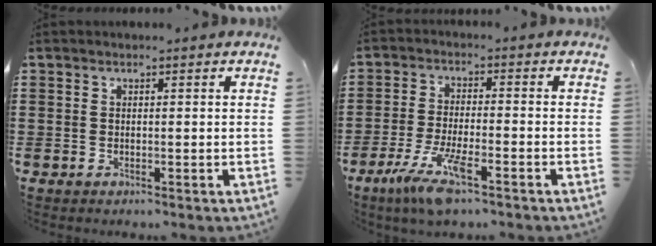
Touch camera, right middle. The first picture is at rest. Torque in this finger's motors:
{"motor_torque": [1.42, -0.72, 0.31, 0.10]}